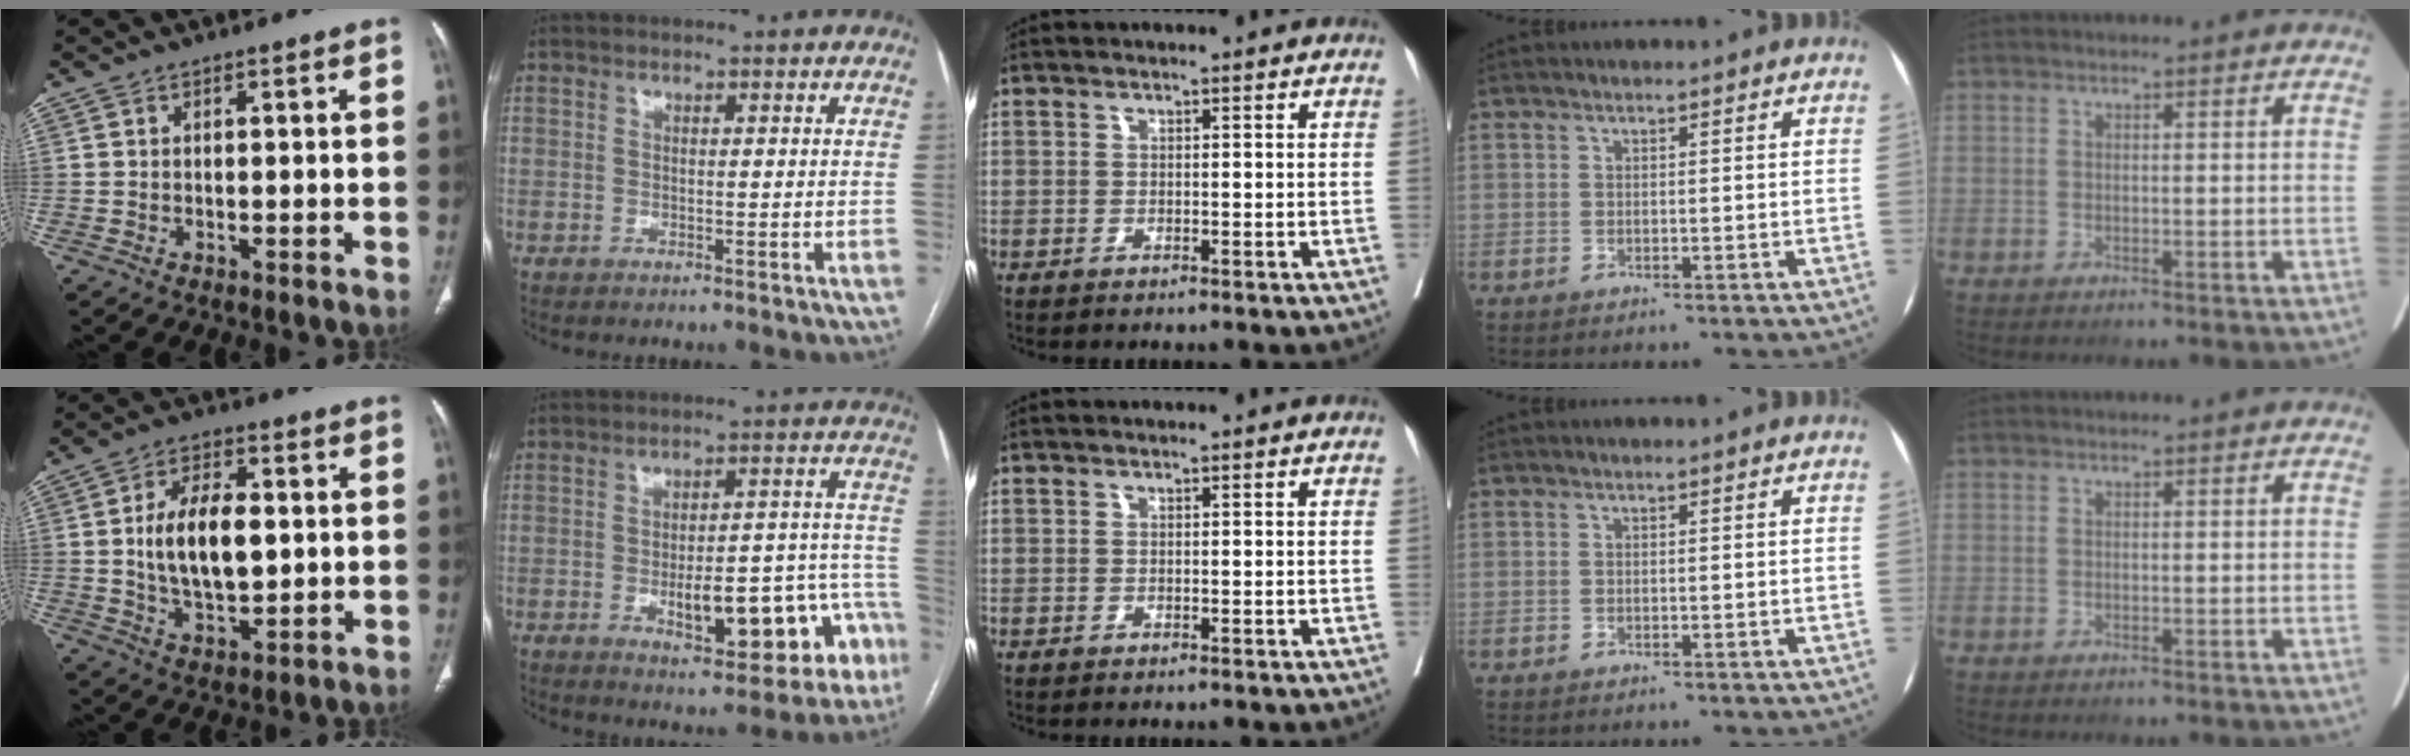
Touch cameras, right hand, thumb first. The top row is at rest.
{"thumb": {"total": 12.3, "force": [0.8, 6.4, 10.4], "torque": [-0.174, -0.003, 0.019]}, "index": {"total": 15.0, "force": [-6.3, 5.5, 12.4], "torque": [-0.107, 0.041, -0.069]}}